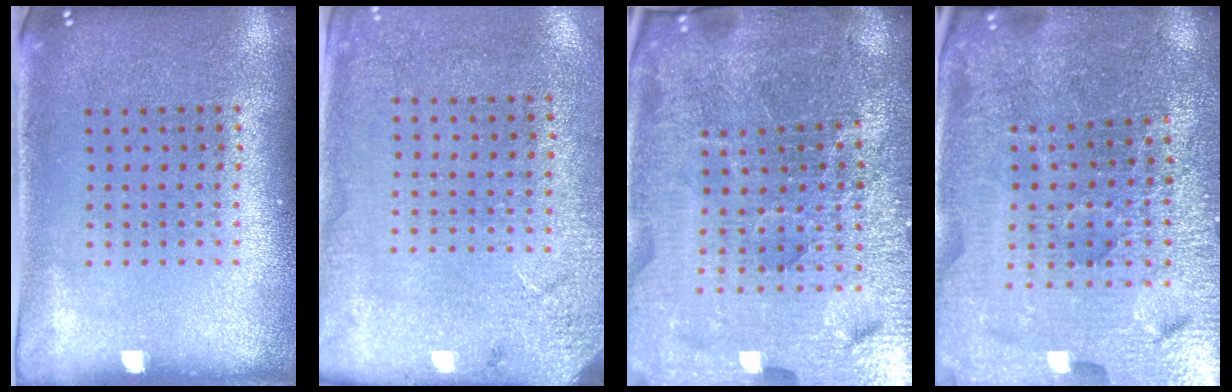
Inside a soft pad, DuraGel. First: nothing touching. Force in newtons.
{"total": 2.7, "press": 2.3, "slide": 1.3}
{"total": 5.9, "press": 5.4, "slide": 2.4}
{"total": 5.1, "press": 4.9, "slide": 1.5}